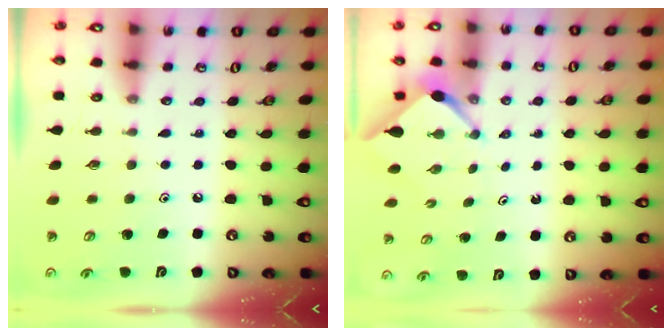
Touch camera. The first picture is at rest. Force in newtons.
{"total": 2.6, "press": 2.6, "slide": 0.3}